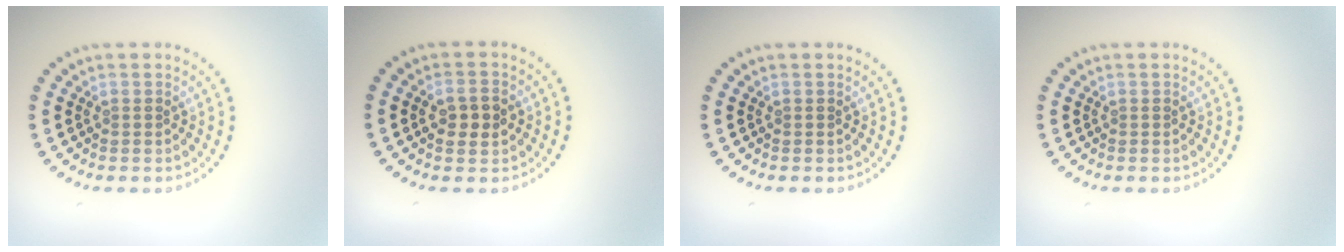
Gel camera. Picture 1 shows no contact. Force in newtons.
{"total": 2.6, "press": 2.6, "slide": 0.2}
{"total": 0.0}
{"total": 0.0}